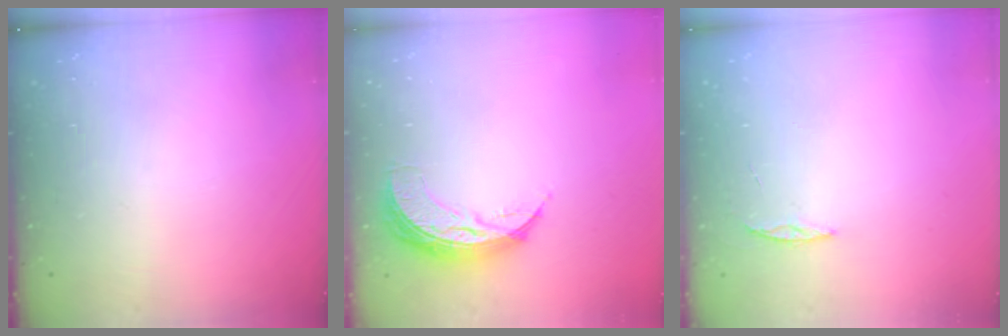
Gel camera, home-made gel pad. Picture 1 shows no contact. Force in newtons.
{"total": 8.6, "press": 8.5, "slide": 0.5}
{"total": 2.4, "press": 2.4, "slide": 0.2}